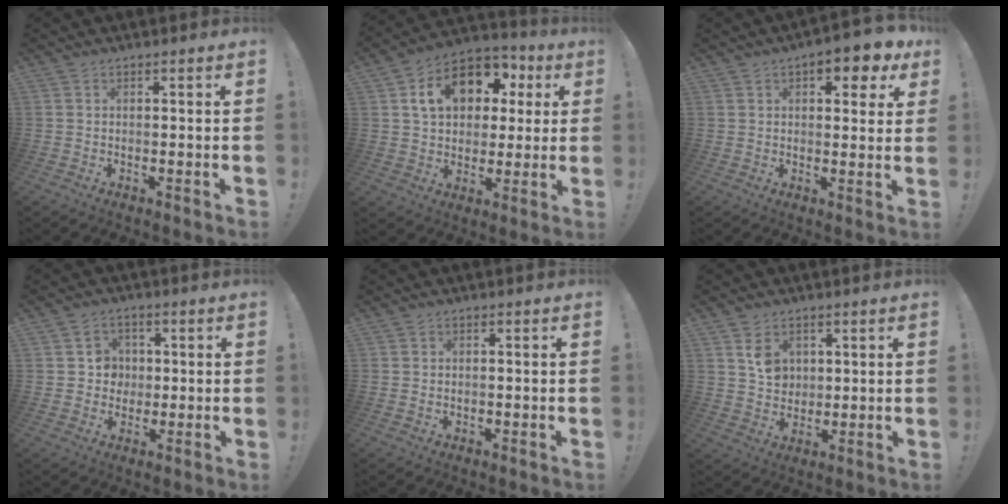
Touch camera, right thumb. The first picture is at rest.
{"total": 16.0, "force": [5.8, 11.4, 9.6], "torque": [-0.146, -0.013, 0.109]}
{"total": 7.8, "force": [4.3, 3.3, 5.6], "torque": [-0.058, -0.020, 0.070]}
{"total": 6.3, "force": [0.6, 6.2, 1.2], "torque": [-0.016, -0.001, 0.015]}
{"total": 0.7, "force": [0.0, 0.7, 0.1], "torque": [-0.004, 0.003, 0.001]}
{"total": 7.1, "force": [3.0, 5.7, 3.0], "torque": [-0.025, -0.015, 0.056]}